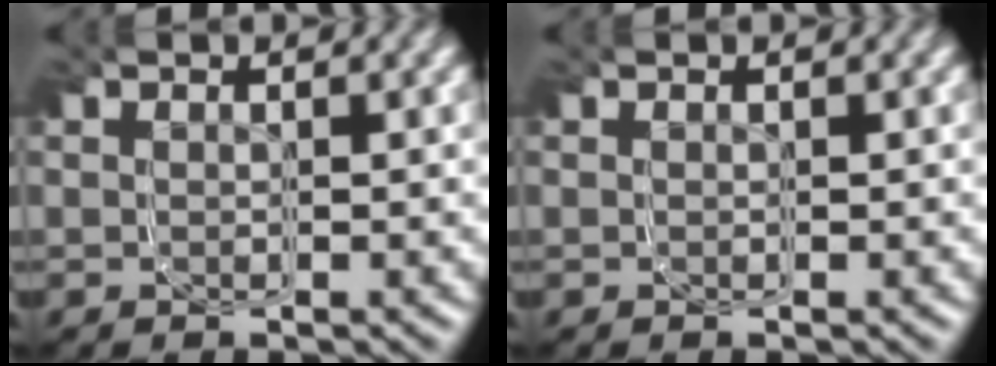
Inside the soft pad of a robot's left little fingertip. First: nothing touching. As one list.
[{"total": 0.0}]